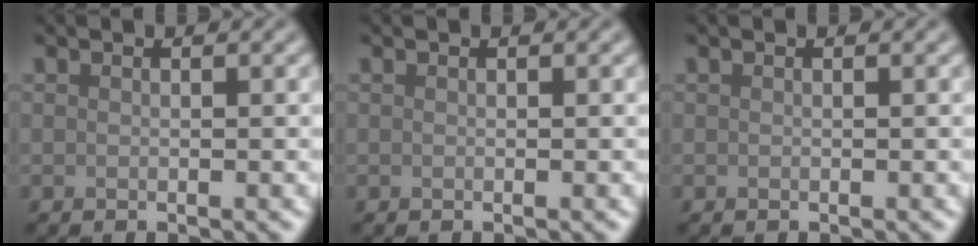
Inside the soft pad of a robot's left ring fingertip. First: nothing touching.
{"total": 0.0}
{"total": 0.0}